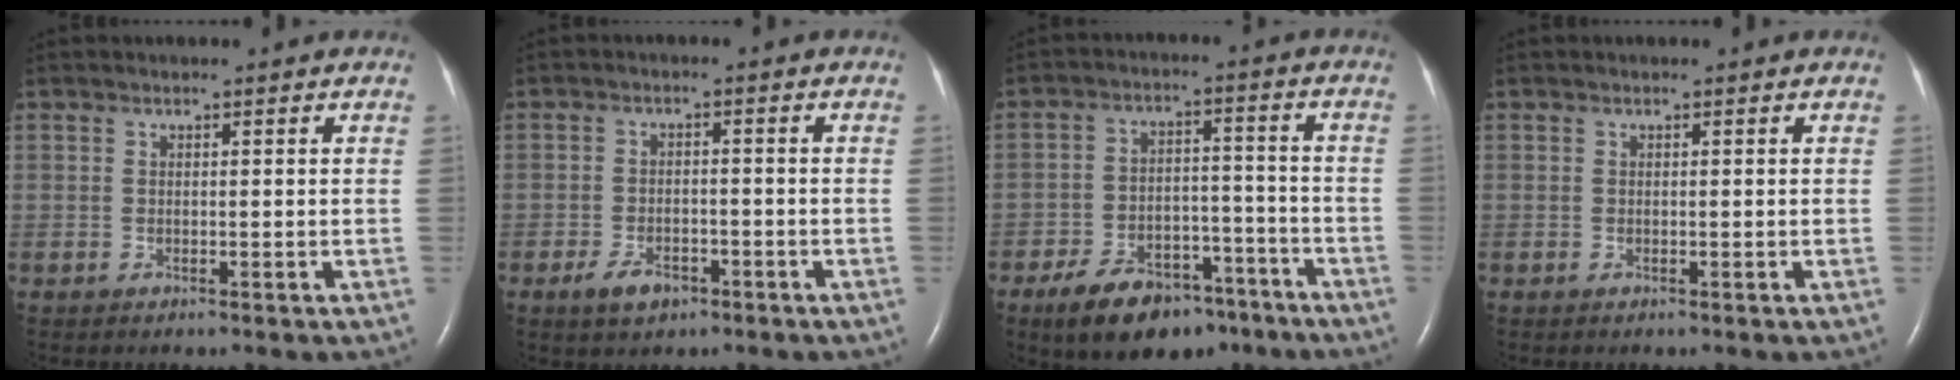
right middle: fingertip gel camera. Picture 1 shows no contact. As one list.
[{"total": 4.2, "force": [-2.5, 2.3, 2.5], "torque": [-0.048, 0.000, -0.038]}, {"total": 12.7, "force": [-9.0, 6.2, 6.4], "torque": [-0.099, 0.010, -0.142]}, {"total": 0.0}]